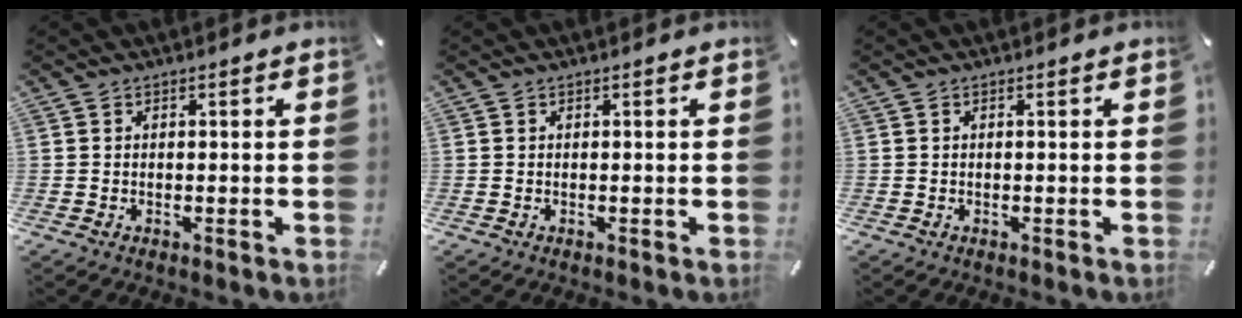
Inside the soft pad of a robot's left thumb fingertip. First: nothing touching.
{"total": 0.0}
{"total": 0.0}